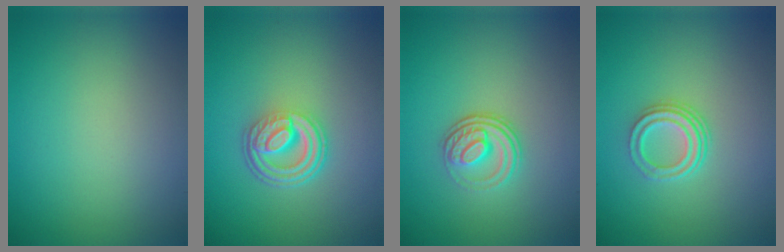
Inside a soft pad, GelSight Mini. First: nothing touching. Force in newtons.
{"total": 4.6, "press": 3.3, "slide": 3.2}
{"total": 3.3, "press": 2.4, "slide": 2.2}
{"total": 3.1, "press": 2.3, "slide": 2.1}